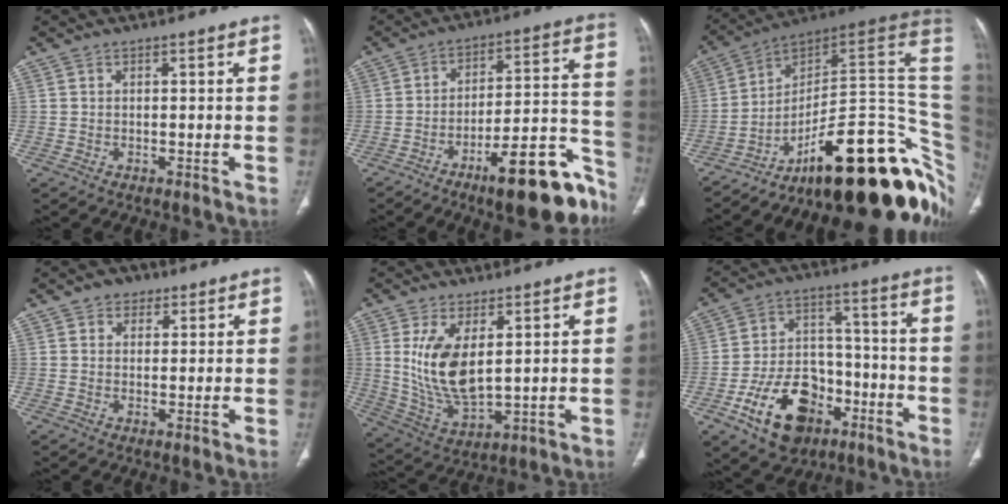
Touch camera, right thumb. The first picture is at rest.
{"total": 20.3, "force": [-12.0, 5.9, 15.2], "torque": [-0.147, 0.097, -0.172]}
{"total": 30.1, "force": [-10.0, 11.2, 26.1], "torque": [-0.196, 0.115, -0.135]}
{"total": 3.9, "force": [2.0, 3.1, 1.3], "torque": [0.003, -0.006, 0.028]}
{"total": 12.2, "force": [2.8, 5.7, 10.4], "torque": [-0.198, -0.024, 0.073]}
{"total": 16.9, "force": [-8.0, 11.3, 9.8], "torque": [-0.132, 0.057, -0.125]}